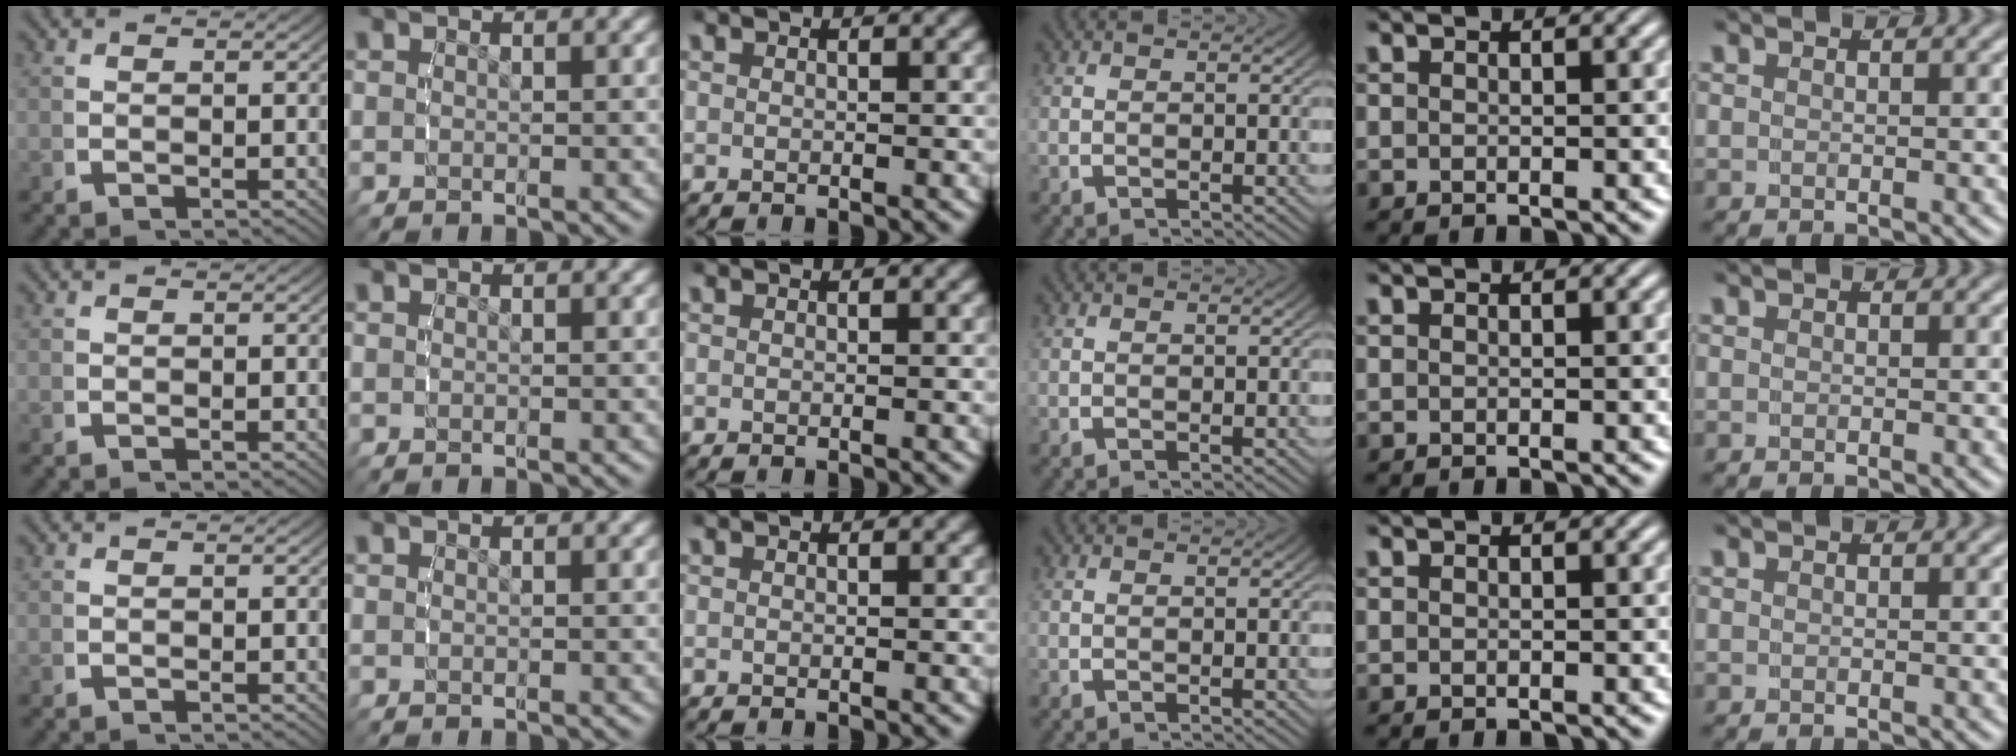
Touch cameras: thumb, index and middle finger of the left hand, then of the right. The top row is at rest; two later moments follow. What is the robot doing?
{"motion": "reach", "object": "paper towel"}